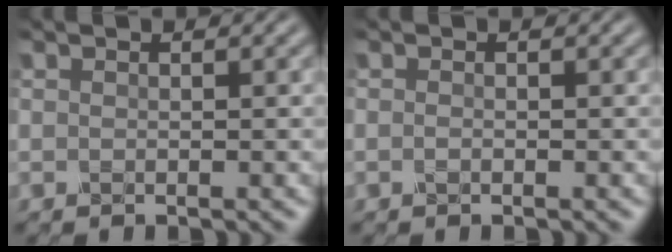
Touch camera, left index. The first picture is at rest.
{"total": 0.5, "force": [-0.3, 0.2, 0.4], "torque": [-0.010, 0.000, -0.005]}